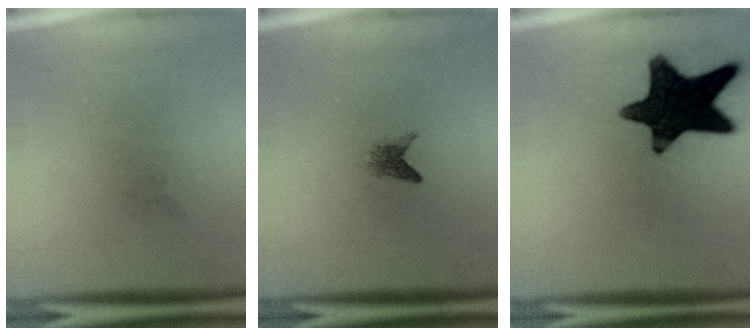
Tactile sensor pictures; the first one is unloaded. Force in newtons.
{"total": 1.5}
{"total": 16.0}